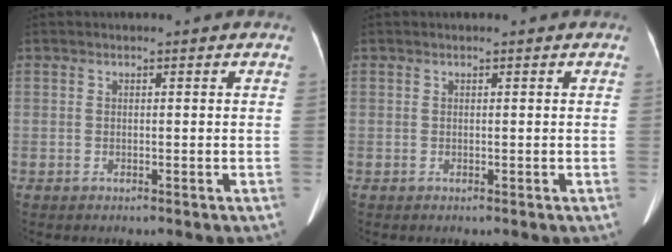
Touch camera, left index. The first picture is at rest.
{"total": 0.0}